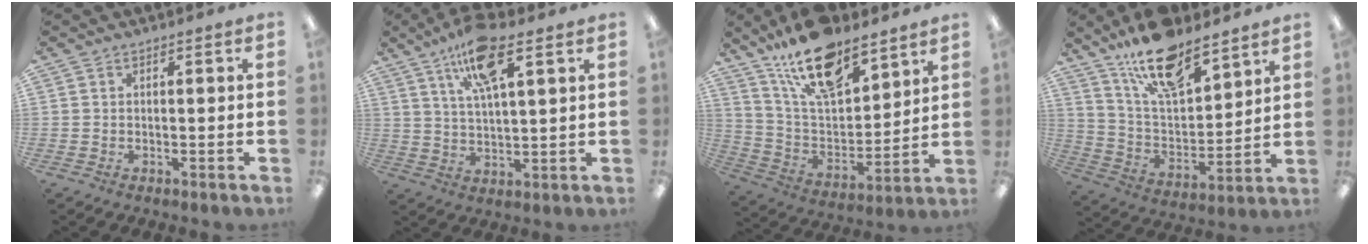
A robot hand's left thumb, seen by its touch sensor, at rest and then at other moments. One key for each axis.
{"total": 13.0, "fx": 8.1, "fy": 3.9, "fz": 9.4, "tx": -0.167, "ty": -0.018, "tz": 0.137}
{"total": 19.6, "fx": 13.8, "fy": 8.5, "fz": 10.9, "tx": -0.192, "ty": -0.074, "tz": 0.242}
{"total": 18.3, "fx": 13.5, "fy": 7.2, "fz": 9.9, "tx": -0.173, "ty": -0.077, "tz": 0.234}